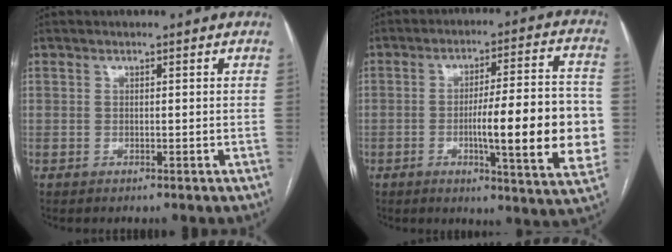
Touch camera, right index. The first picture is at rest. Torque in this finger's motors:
{"motor_torque": [1.07, 0.06, 0.44, 0.11]}